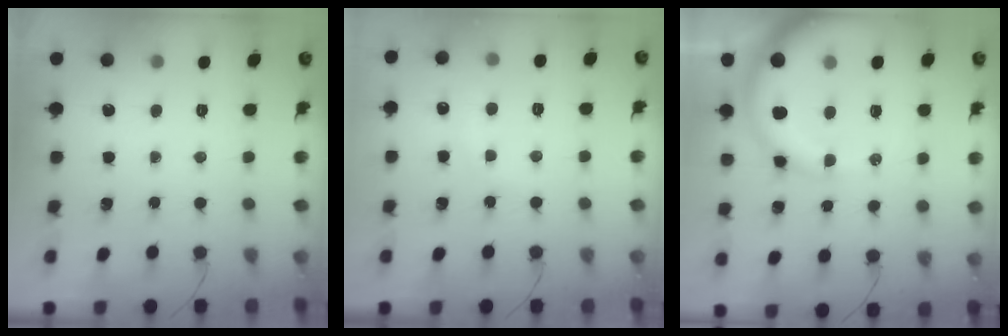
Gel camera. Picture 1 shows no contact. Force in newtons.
{"total": 3.6, "press": 3.4, "slide": 1.2}
{"total": 13.4, "press": 13.1, "slide": 2.7}